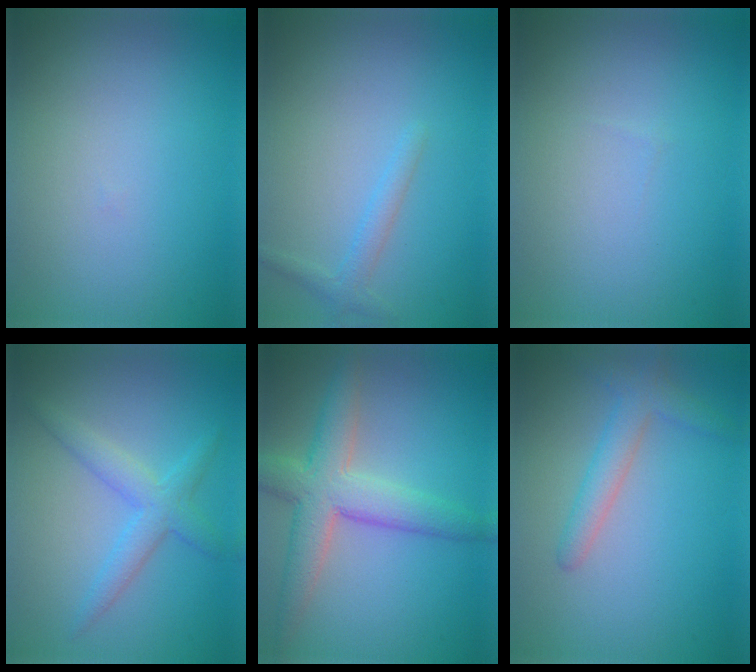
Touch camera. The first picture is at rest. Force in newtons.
{"total": 1.4, "press": 1.4, "slide": 0.1}
{"total": 0.0}
{"total": 3.0, "press": 3.0, "slide": 0.1}
{"total": 5.6, "press": 5.6, "slide": 0.6}
{"total": 2.1, "press": 2.1, "slide": 0.2}